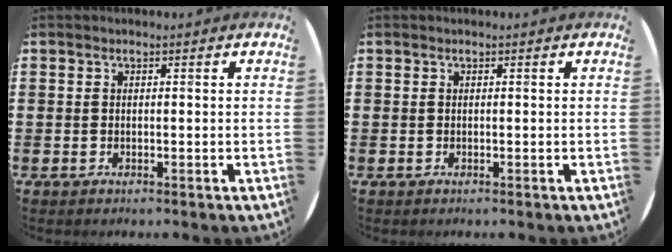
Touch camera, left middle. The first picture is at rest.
{"total": 0.0}